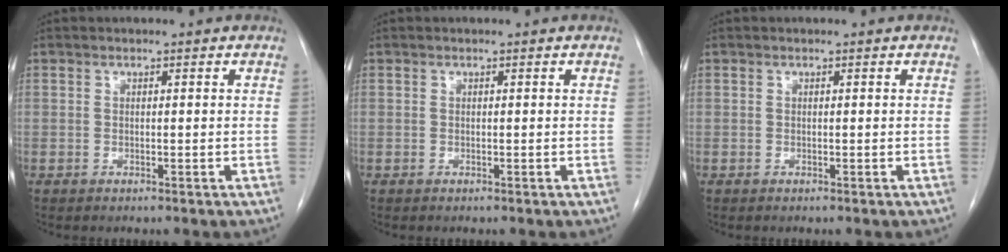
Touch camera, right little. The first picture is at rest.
{"total": 0.0}
{"total": 0.0}